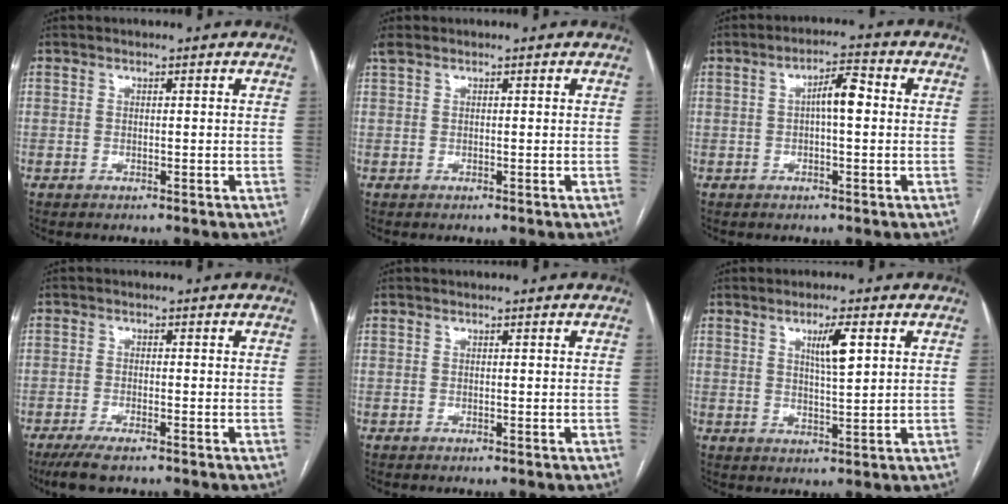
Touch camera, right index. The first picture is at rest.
{"total": 1.2, "force": [0.8, 0.4, 0.8], "torque": [-0.027, 0.024, 0.018]}
{"total": 4.7, "force": [0.4, 1.2, 4.6], "torque": [-0.080, 0.016, 0.002]}
{"total": 5.0, "force": [-3.7, 0.9, 3.2], "torque": [-0.063, -0.011, -0.063]}
{"total": 0.0}
{"total": 5.0, "force": [2.0, 0.5, 4.5], "torque": [-0.081, -0.002, 0.035]}